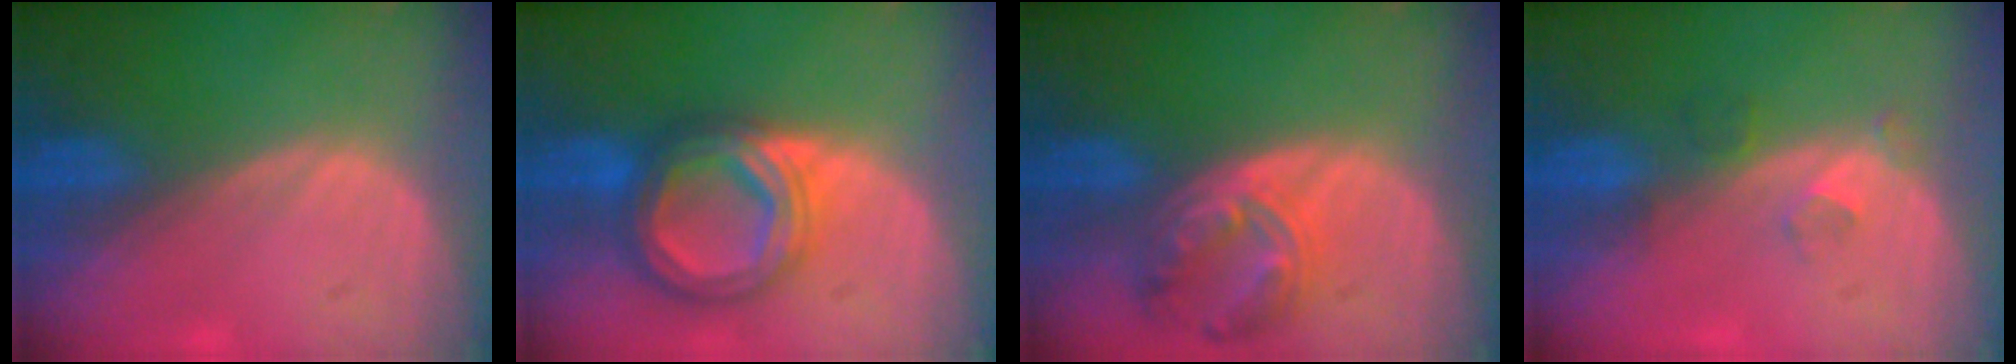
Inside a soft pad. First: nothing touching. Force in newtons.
{"total": 8.6, "press": 8.6, "slide": 0.6}
{"total": 8.0, "press": 7.0, "slide": 3.9}
{"total": 3.2, "press": 2.6, "slide": 1.8}